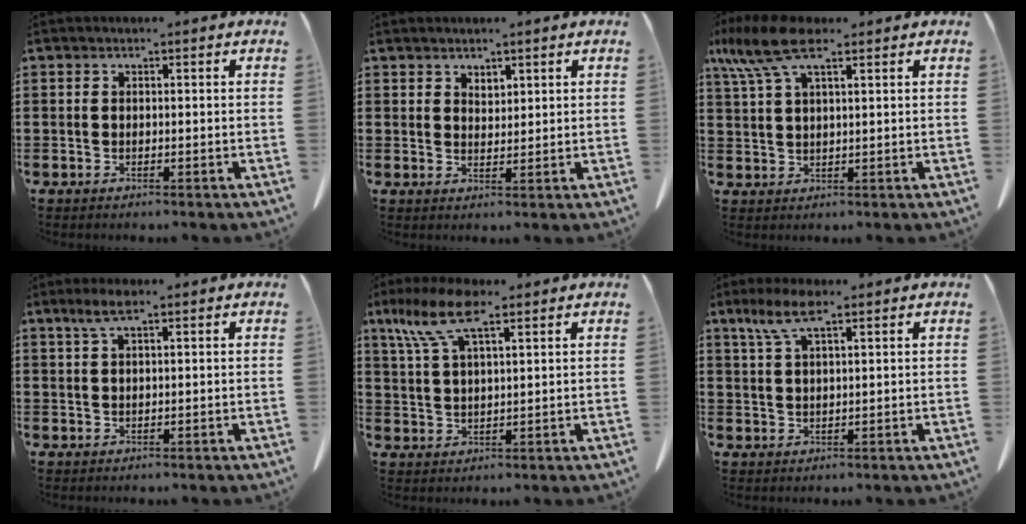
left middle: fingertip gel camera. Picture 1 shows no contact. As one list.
[{"total": 1.8, "force": [1.7, 0.6, 0.1], "torque": [-0.005, 0.002, 0.033]}, {"total": 8.6, "force": [4.9, 2.7, 6.5], "torque": [-0.156, -0.008, 0.082]}, {"total": 3.2, "force": [1.8, 0.7, 2.5], "torque": [-0.053, 0.004, 0.032]}, {"total": 8.7, "force": [5.5, 2.6, 6.3], "torque": [-0.143, -0.005, 0.097]}, {"total": 5.6, "force": [3.2, 1.4, 4.4], "torque": [-0.101, 0.002, 0.055]}]